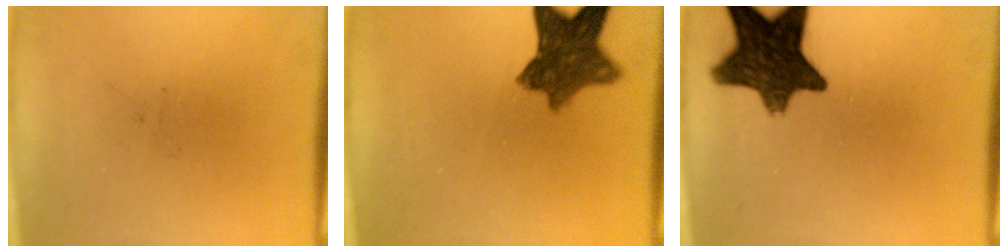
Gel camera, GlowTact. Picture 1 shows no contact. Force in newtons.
{"total": 9.2}
{"total": 13.0}